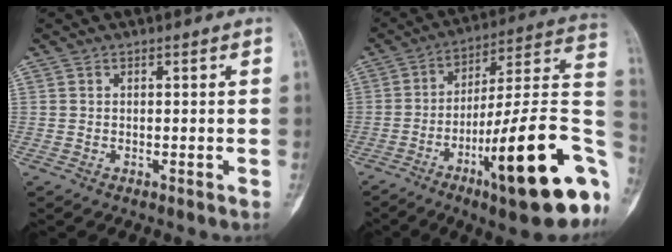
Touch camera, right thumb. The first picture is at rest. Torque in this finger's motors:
{"motor_torque": [3.17, 1.62, 1.79, -0.98, 0.55]}